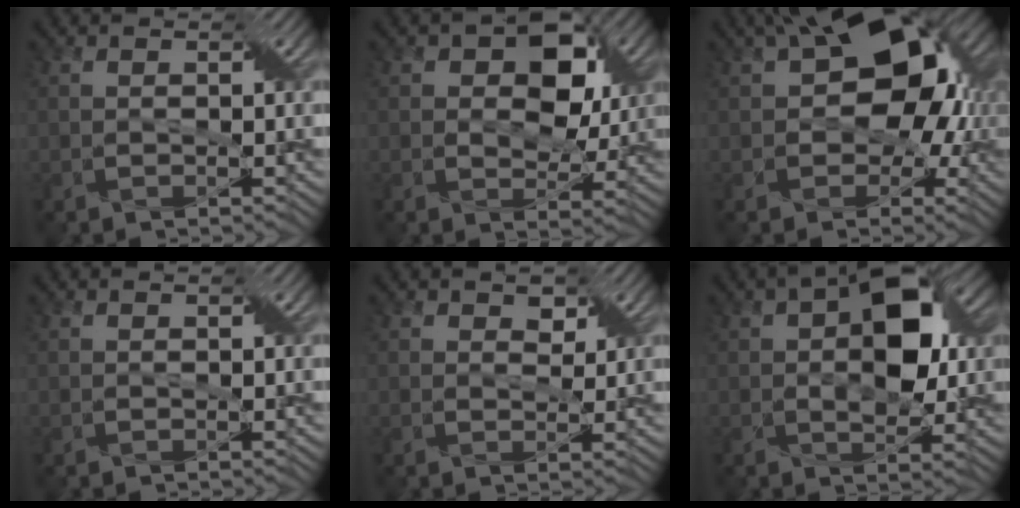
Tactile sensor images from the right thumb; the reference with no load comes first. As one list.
[{"total": 7.7, "force": [2.2, 5.0, 5.4], "torque": [-0.073, 0.003, 0.026]}, {"total": 12.8, "force": [2.2, 8.1, 9.7], "torque": [-0.136, 0.012, 0.026]}, {"total": 0.0}, {"total": 1.7, "force": [1.0, 1.1, 0.9], "torque": [-0.017, -0.002, 0.016]}, {"total": 8.9, "force": [1.3, 4.9, 7.3], "torque": [-0.120, 0.011, 0.013]}]